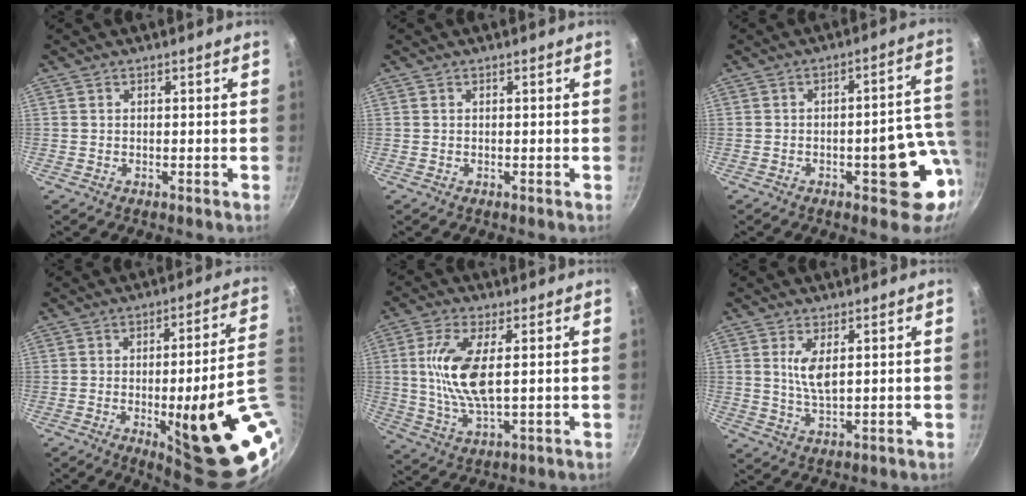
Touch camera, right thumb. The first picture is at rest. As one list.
[{"total": 0.0}, {"total": 13.8, "force": [-3.3, 5.7, 12.2], "torque": [-0.092, 0.022, -0.039]}, {"total": 23.5, "force": [-5.0, 5.0, 22.4], "torque": [-0.258, 0.002, -0.048]}, {"total": 11.5, "force": [1.7, 4.5, 10.5], "torque": [-0.217, -0.004, 0.034]}, {"total": 5.1, "force": [1.4, 1.9, 4.5], "torque": [-0.085, -0.013, 0.031]}]